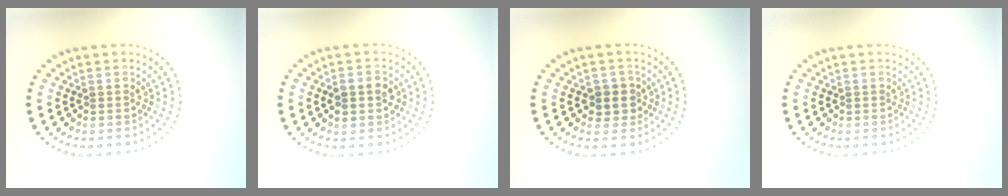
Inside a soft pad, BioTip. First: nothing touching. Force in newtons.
{"total": 2.8, "press": 2.8, "slide": 0.0}
{"total": 2.0, "press": 1.8, "slide": 0.9}
{"total": 0.0}